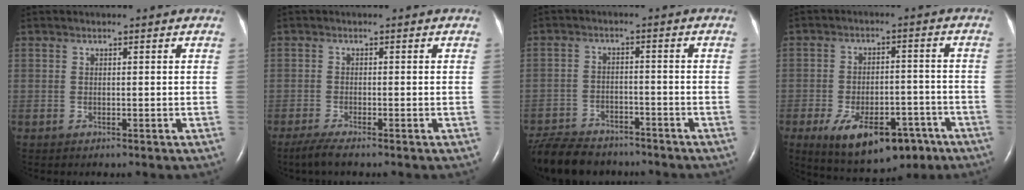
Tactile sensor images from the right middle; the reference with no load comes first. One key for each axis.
{"total": 2.8, "fx": -2.1, "fy": 0.1, "fz": 1.8, "tx": -0.047, "ty": -0.010, "tz": -0.043}
{"total": 12.1, "fx": -10.4, "fy": 4.4, "fz": 4.3, "tx": -0.092, "ty": -0.005, "tz": -0.161}
{"total": 14.0, "fx": -8.1, "fy": 6.7, "fz": 9.2, "tx": -0.140, "ty": 0.001, "tz": -0.112}